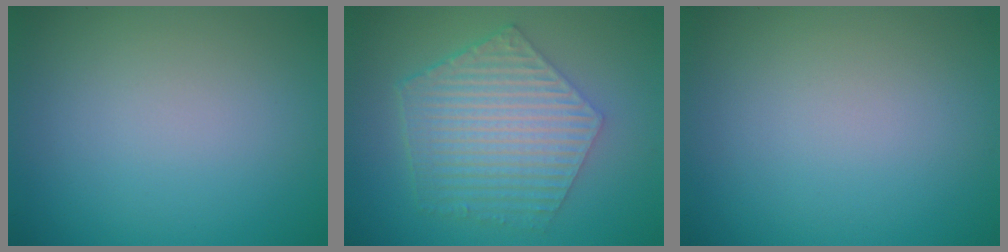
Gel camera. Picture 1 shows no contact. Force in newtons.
{"total": 6.6, "press": 4.7, "slide": 4.6}
{"total": 0.0}